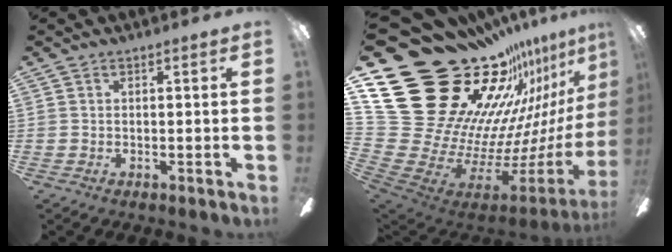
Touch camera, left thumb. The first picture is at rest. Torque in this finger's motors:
{"motor_torque": [1.96, 1.95, 0.98, -1.78, 0.25]}